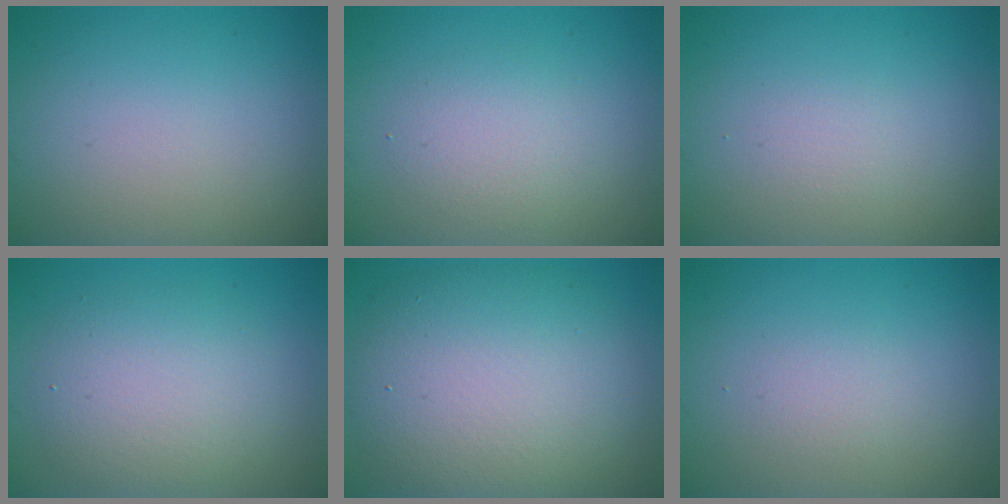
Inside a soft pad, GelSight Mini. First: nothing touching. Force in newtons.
{"total": 2.4, "press": 2.4, "slide": 0.2}
{"total": 1.0, "press": 1.0, "slide": 0.1}
{"total": 4.9, "press": 4.8, "slide": 0.8}
{"total": 10.3, "press": 10.2, "slide": 0.7}
{"total": 1.2, "press": 1.2, "slide": 0.1}